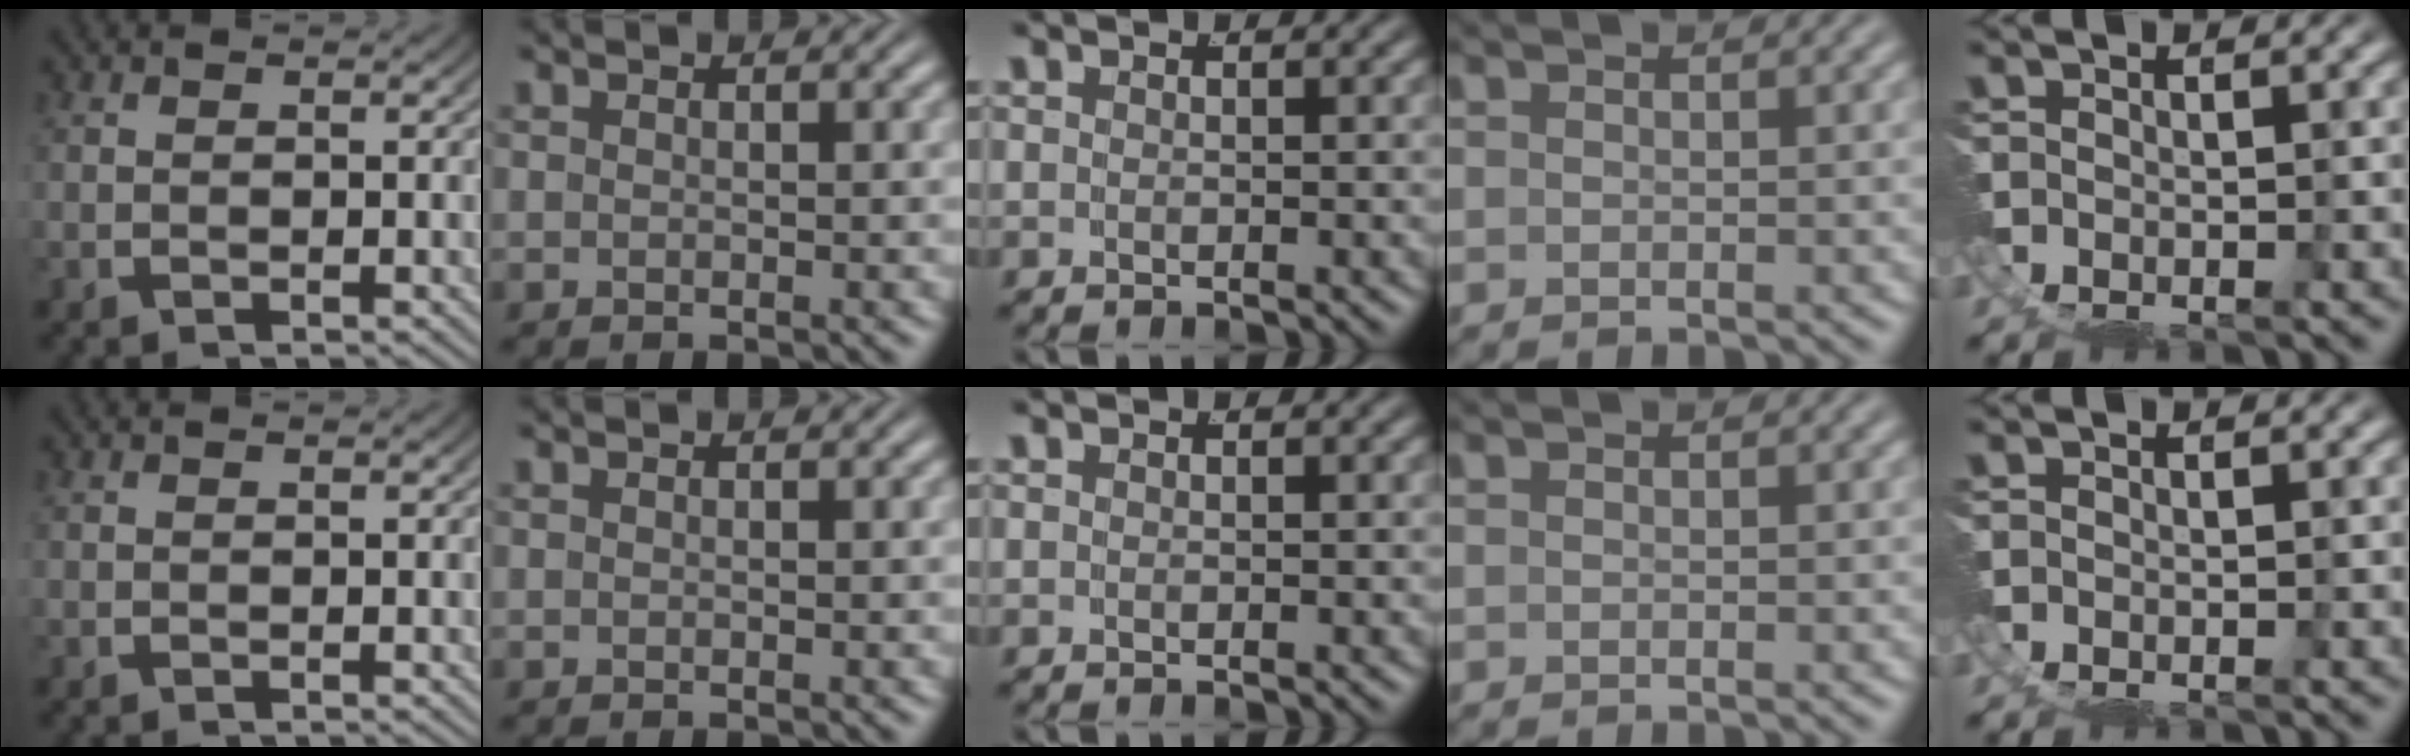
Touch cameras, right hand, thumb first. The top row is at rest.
{}